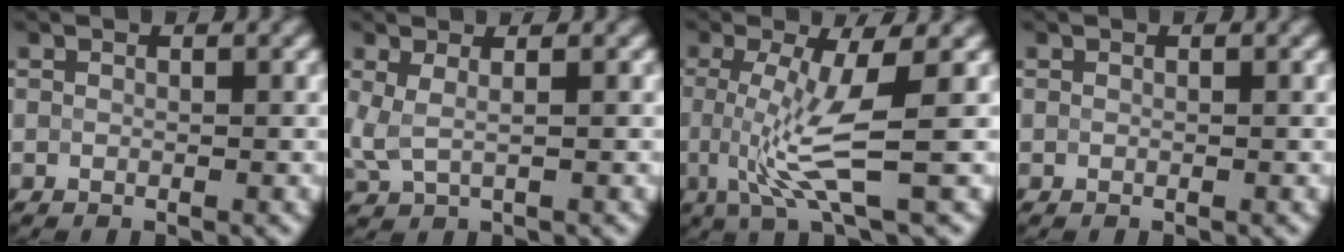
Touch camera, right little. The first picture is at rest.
{"total": 1.7, "force": [0.6, 0.6, 1.4], "torque": [-0.027, 0.002, 0.013]}
{"total": 5.3, "force": [-0.6, 0.7, 5.2], "torque": [-0.107, -0.005, -0.008]}
{"total": 0.0}